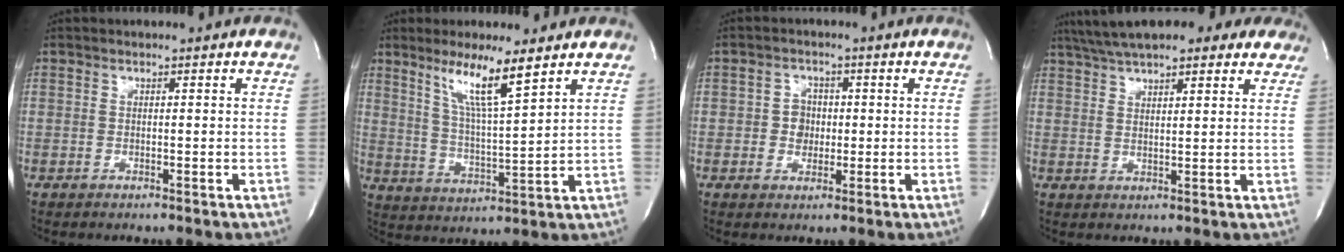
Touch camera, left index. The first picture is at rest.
{"total": 8.8, "force": [5.6, -0.3, 6.8], "torque": [-0.125, -0.011, 0.105]}
{"total": 3.1, "force": [-0.1, 2.8, 1.4], "torque": [-0.019, 0.008, 0.000]}
{"total": 19.1, "force": [15.6, 4.9, 9.9], "torque": [-0.162, 0.049, 0.209]}